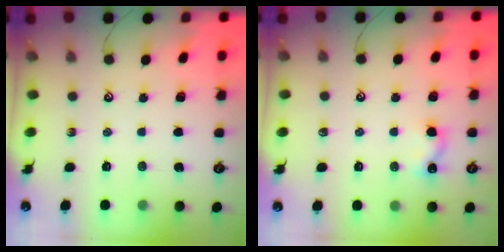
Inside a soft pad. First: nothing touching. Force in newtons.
{"total": 5.3, "press": 5.3, "slide": 0.6}